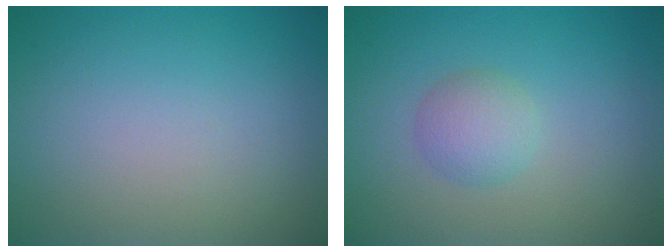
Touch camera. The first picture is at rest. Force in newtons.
{"total": 2.3, "press": 2.3, "slide": 0.1}